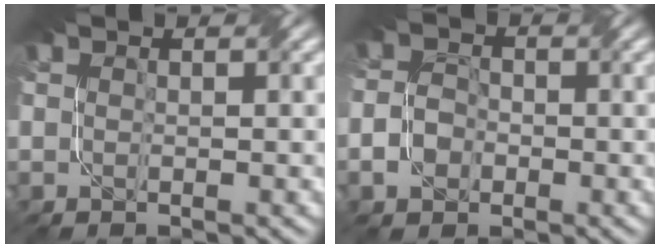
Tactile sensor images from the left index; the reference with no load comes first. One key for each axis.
{"total": 2.5, "fx": -1.7, "fy": 1.5, "fz": 1.0, "tx": -0.011, "ty": -0.001, "tz": -0.039}